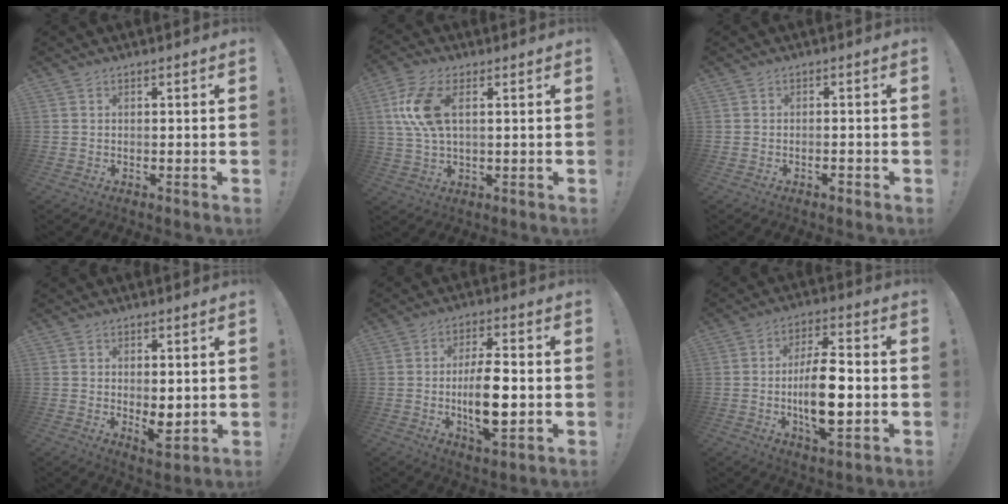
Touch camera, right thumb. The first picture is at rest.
{"total": 11.8, "force": [3.1, 5.7, 9.9], "torque": [-0.205, -0.008, 0.056]}
{"total": 1.6, "force": [-1.0, 0.2, 1.1], "torque": [-0.015, 0.004, -0.018]}
{"total": 5.9, "force": [0.3, 2.6, 5.2], "torque": [-0.054, -0.013, 0.012]}
{"total": 12.3, "force": [-1.3, 4.0, 11.6], "torque": [-0.207, -0.005, -0.029]}
{"total": 14.1, "force": [-1.7, 5.3, 13.0], "torque": [-0.237, 0.000, -0.037]}